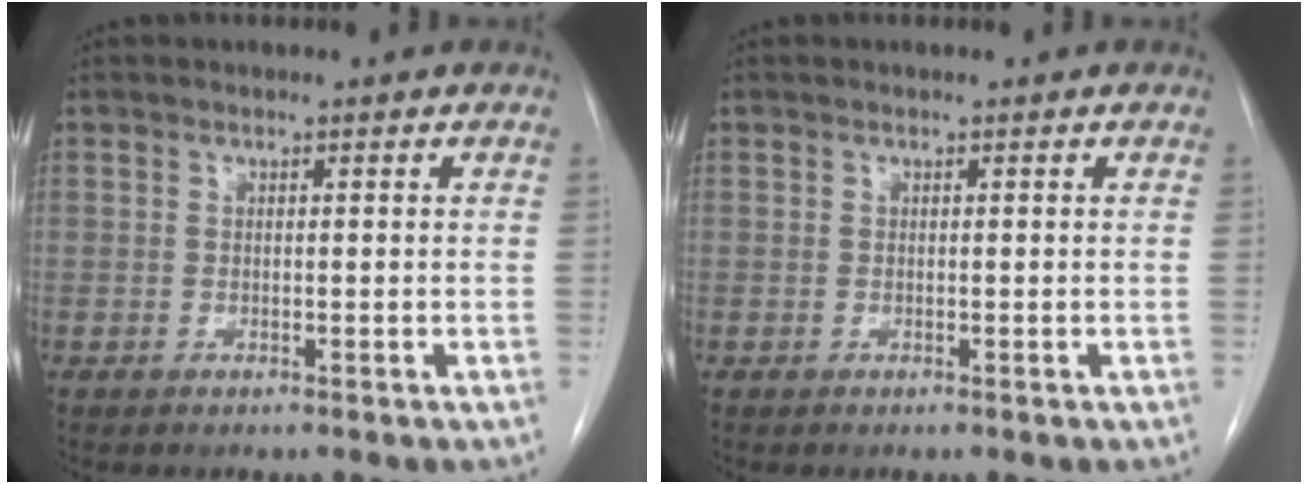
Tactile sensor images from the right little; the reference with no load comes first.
{"total": 0.0}